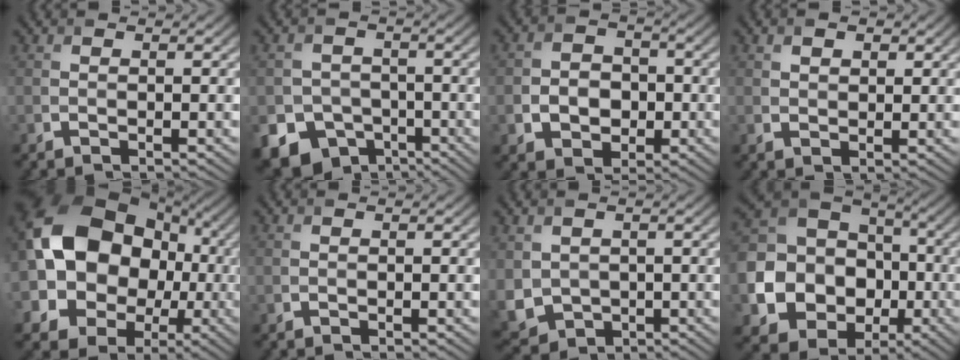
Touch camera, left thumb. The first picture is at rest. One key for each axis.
{"total": 10.8, "fx": -6.0, "fy": 8.4, "fz": 3.1, "tx": -0.063, "ty": -0.041, "tz": -0.118}
{"total": 5.7, "fx": -1.2, "fy": 4.7, "fz": 3.0, "tx": -0.055, "ty": -0.009, "tz": -0.033}
{"total": 2.0, "fx": 1.1, "fy": 1.4, "fz": 1.0, "tx": -0.023, "ty": -0.003, "tz": 0.021}
{"total": 21.0, "fx": 1.4, "fy": 17.0, "fz": 12.3, "tx": -0.276, "ty": 0.007, "tz": 0.021}
{"total": 0.0}
{"total": 5.6, "fx": 0.3, "fy": 4.7, "fz": 3.1, "tx": -0.108, "ty": -0.020, "tz": 0.009}
{"total": 17.1, "fx": -3.8, "fy": 14.6, "fz": 8.1, "tx": -0.218, "ty": -0.041, "tz": -0.080}